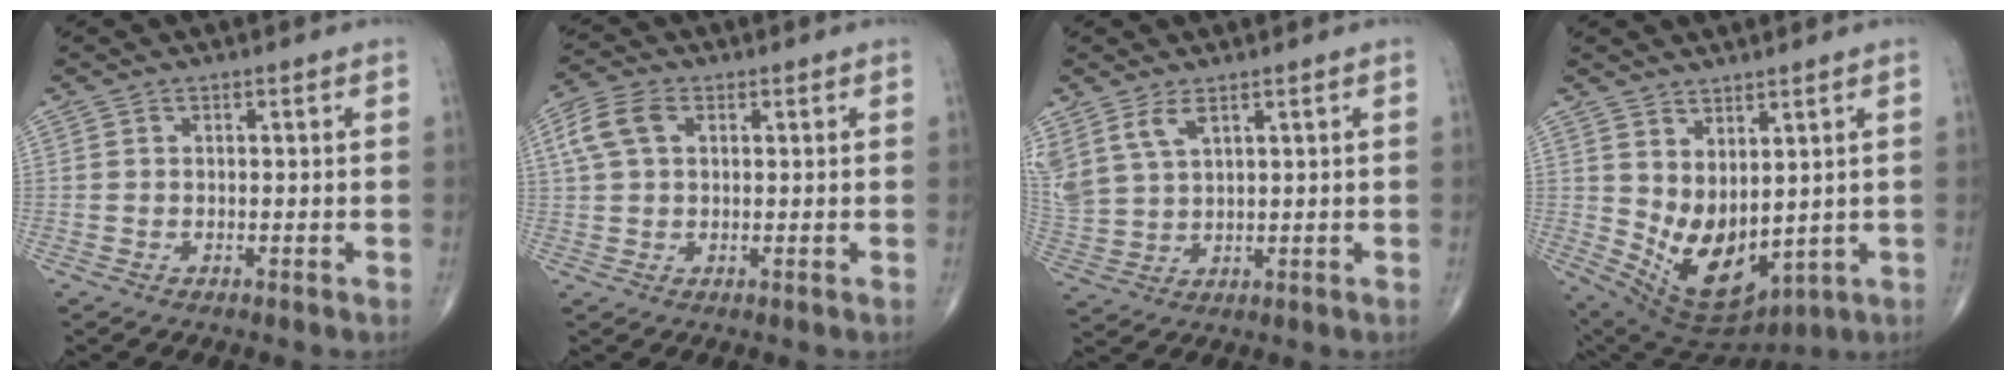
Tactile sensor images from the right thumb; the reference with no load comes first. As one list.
[{"total": 6.4, "force": [1.9, 4.0, 4.6], "torque": [-0.102, 0.015, 0.035]}, {"total": 7.9, "force": [4.6, 3.9, 5.1], "torque": [-0.113, -0.010, 0.105]}, {"total": 12.5, "force": [1.6, 7.1, 10.1], "torque": [-0.158, -0.033, 0.062]}]